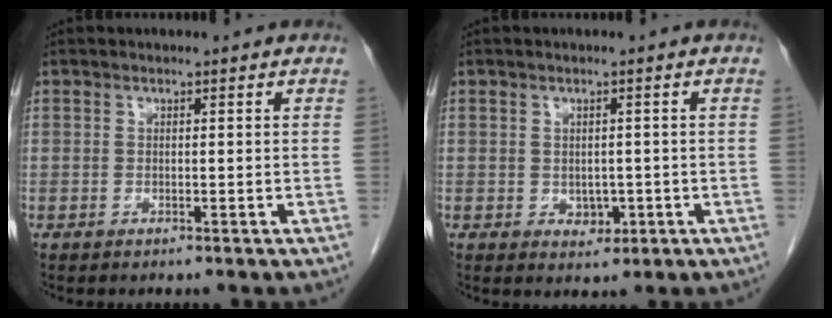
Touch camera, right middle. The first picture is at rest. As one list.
[{"total": 2.4, "force": [-0.5, 1.8, 1.5], "torque": [-0.020, 0.001, 0.002]}]